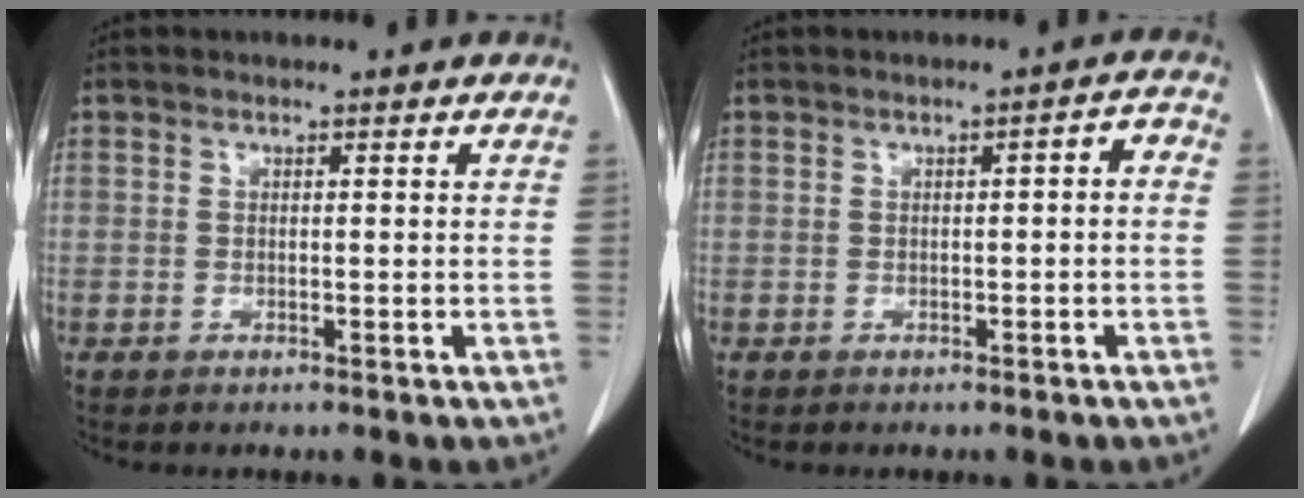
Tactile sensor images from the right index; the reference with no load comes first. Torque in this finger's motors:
{"motor_torque": [0.24, -0.19, 0.11, 0.03]}